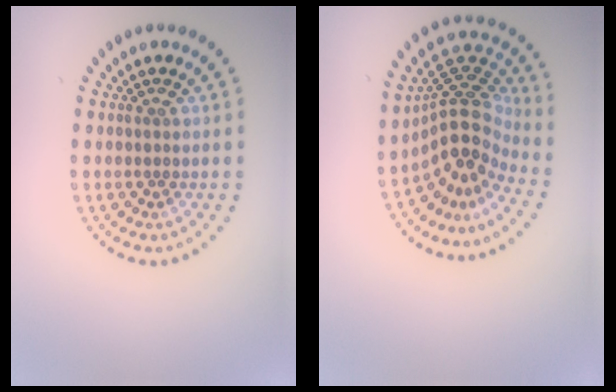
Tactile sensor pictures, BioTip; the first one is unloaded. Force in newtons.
{"total": 5.2, "press": 3.7, "slide": 3.7}